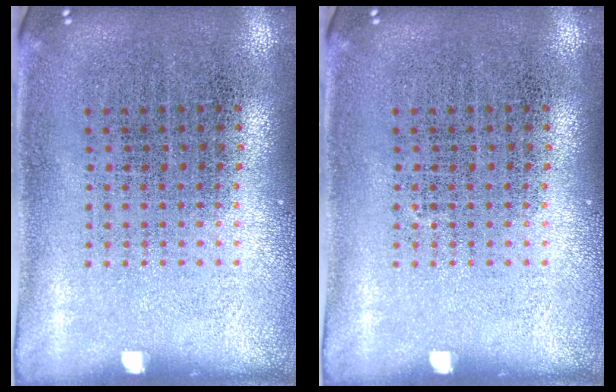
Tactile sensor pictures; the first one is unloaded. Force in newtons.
{"total": 0.0}